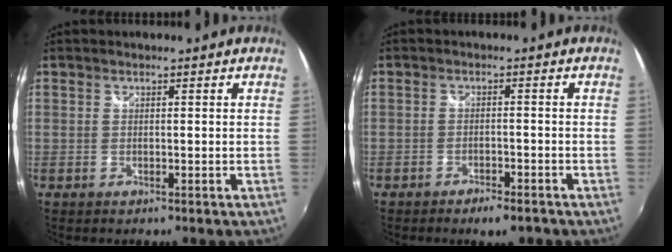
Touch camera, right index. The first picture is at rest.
{"total": 4.1, "force": [-3.2, 1.4, 2.2], "torque": [-0.052, -0.009, -0.050]}